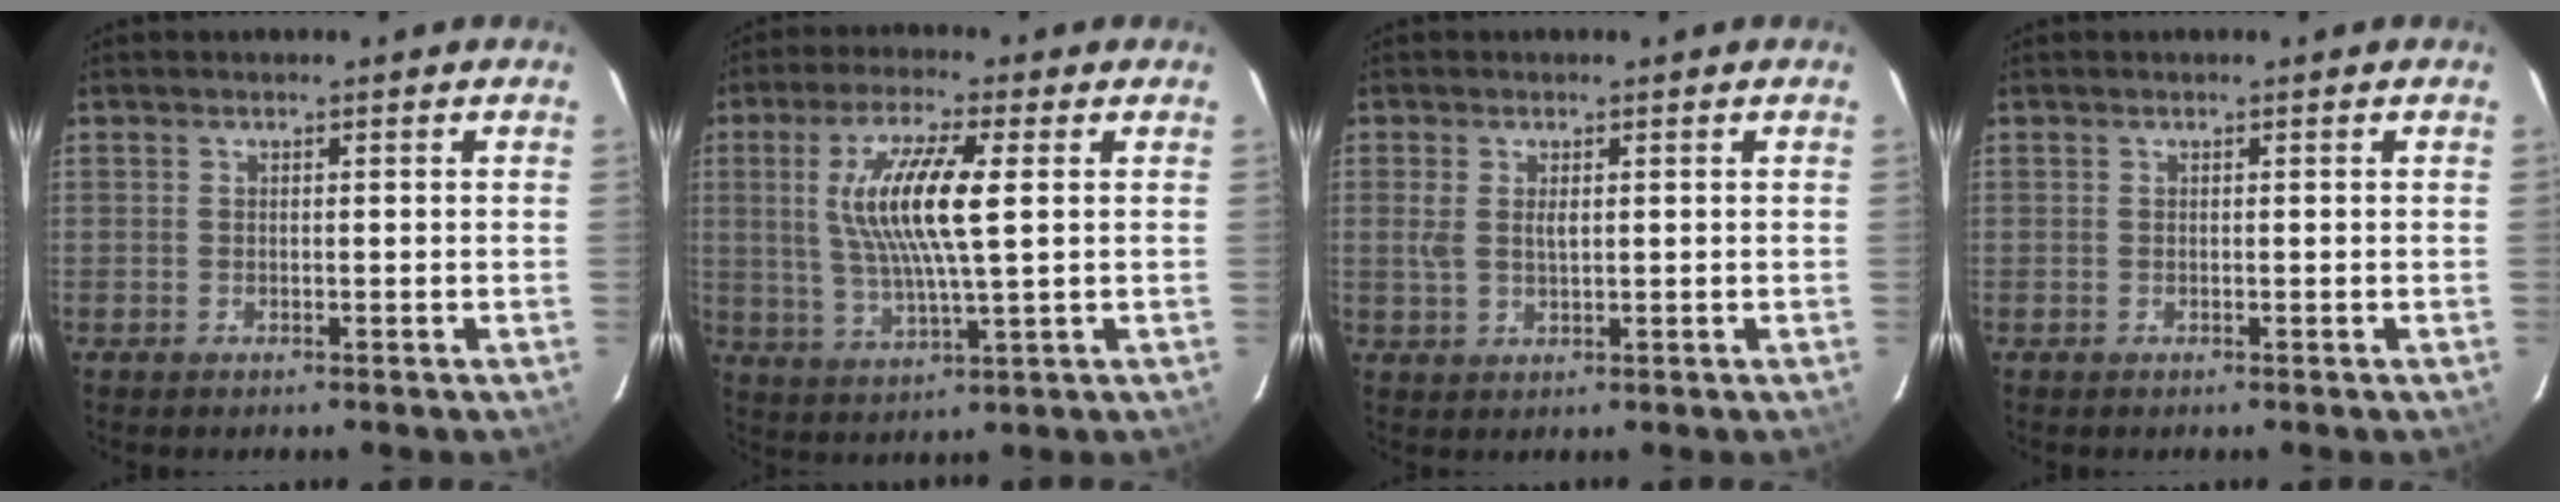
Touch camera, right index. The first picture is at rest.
{"total": 12.4, "force": [2.2, 2.0, 12.0], "torque": [-0.238, 0.000, 0.045]}
{"total": 3.2, "force": [0.7, 1.6, 2.7], "torque": [-0.054, 0.000, 0.014]}
{"total": 0.0}